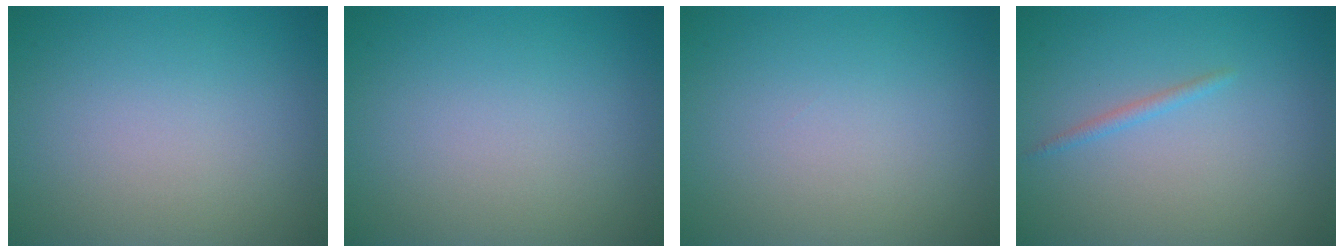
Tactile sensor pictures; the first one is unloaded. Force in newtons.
{"total": 0.0}
{"total": 0.0}
{"total": 0.8, "press": 0.8, "slide": 0.1}